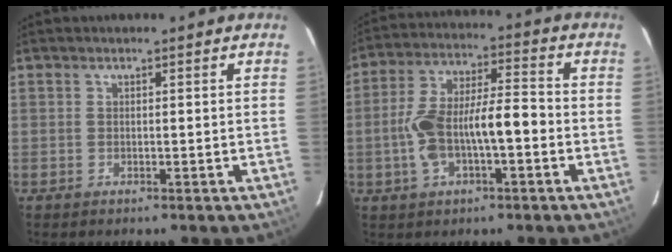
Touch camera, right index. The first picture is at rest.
{"total": 11.5, "force": [-2.4, 3.6, 10.7], "torque": [-0.211, 0.026, -0.040]}